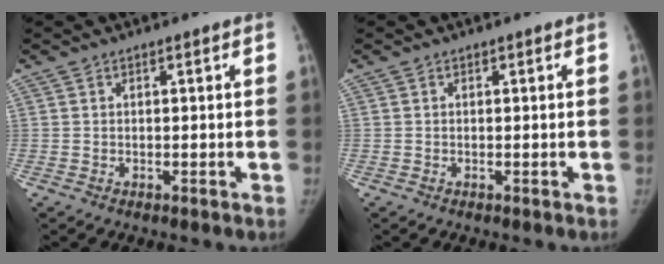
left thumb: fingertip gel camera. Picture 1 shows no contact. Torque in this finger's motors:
{"motor_torque": [0.14, -0.02, 0.25, 0.00, 0.06]}